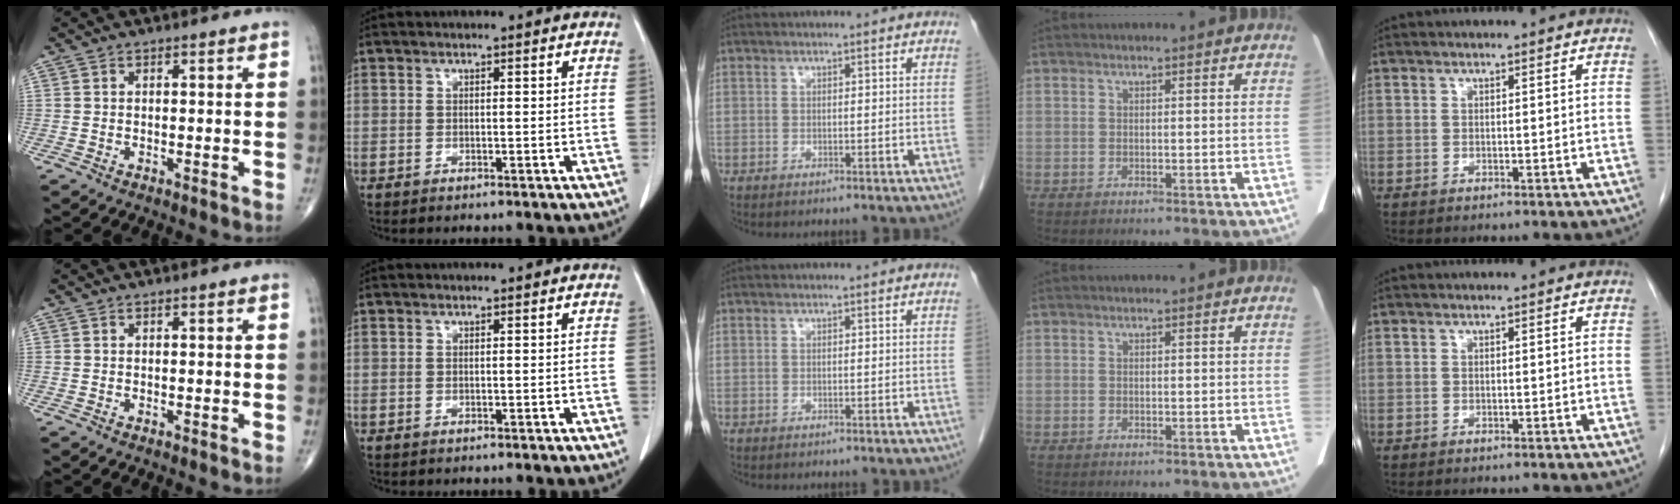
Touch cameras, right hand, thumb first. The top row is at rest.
{}